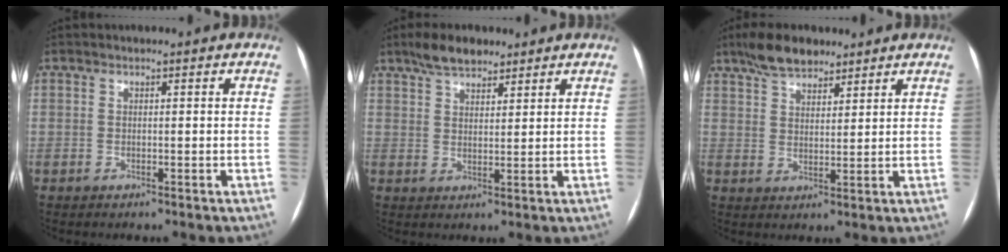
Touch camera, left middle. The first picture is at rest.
{"total": 5.7, "force": [4.5, 2.3, 2.7], "torque": [-0.053, 0.012, 0.081]}
{"total": 7.0, "force": [5.6, 2.8, 3.3], "torque": [-0.063, 0.012, 0.101]}